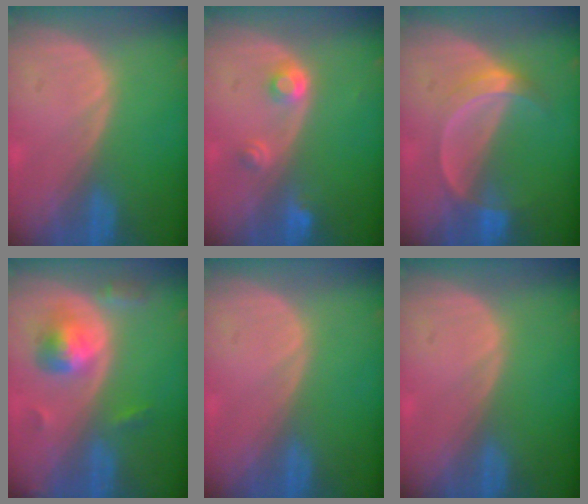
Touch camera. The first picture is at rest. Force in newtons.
{"total": 3.0, "press": 2.8, "slide": 1.0}
{"total": 5.3, "press": 4.7, "slide": 2.3}
{"total": 5.6, "press": 5.1, "slide": 2.2}
{"total": 0.0}
{"total": 0.0}